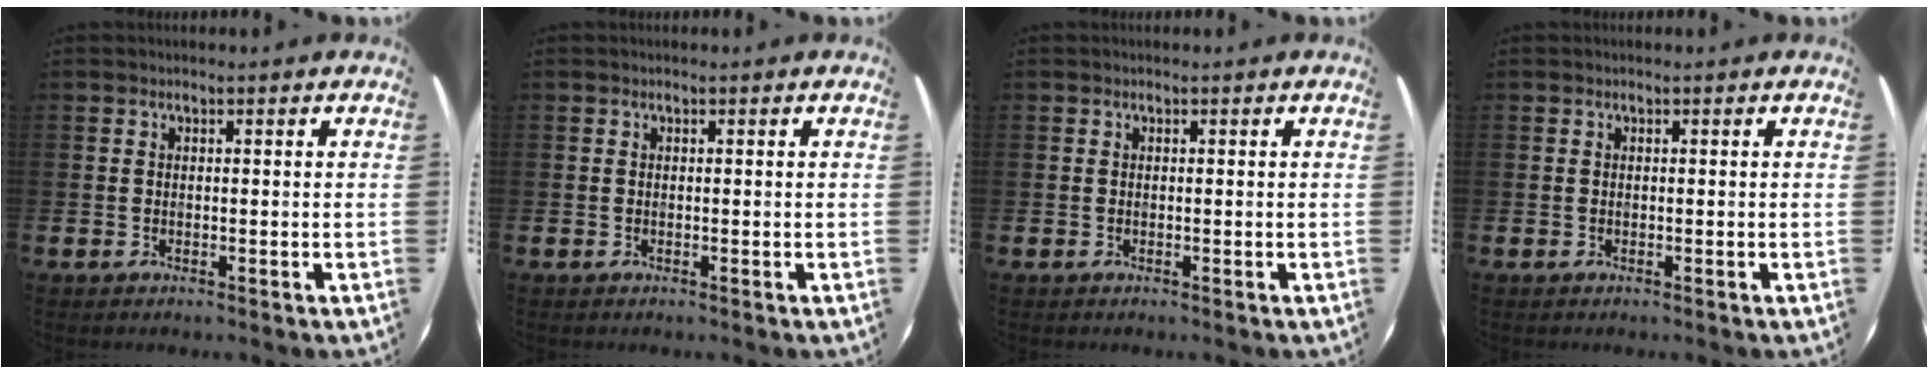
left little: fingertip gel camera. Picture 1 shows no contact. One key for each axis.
{"total": 0.0}
{"total": 0.0}
{"total": 0.0}